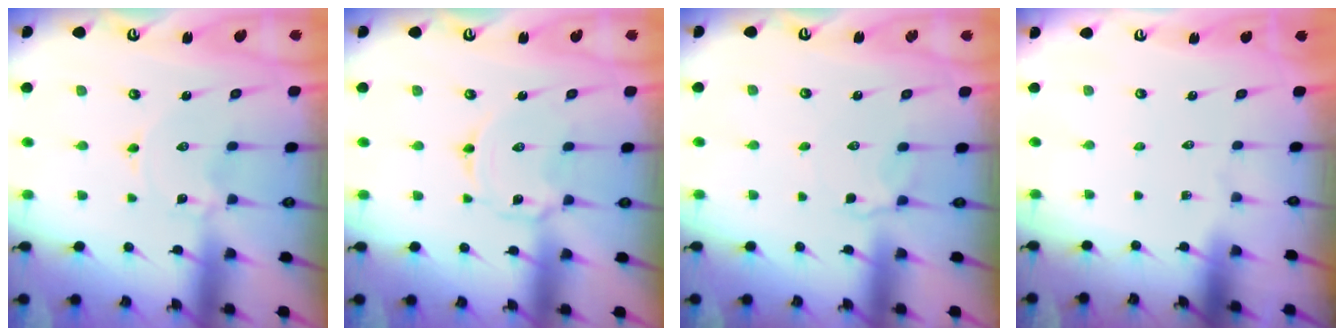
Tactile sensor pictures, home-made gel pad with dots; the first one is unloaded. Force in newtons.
{"total": 2.3, "press": 2.3, "slide": 0.2}
{"total": 2.8, "press": 2.6, "slide": 1.1}
{"total": 0.0}